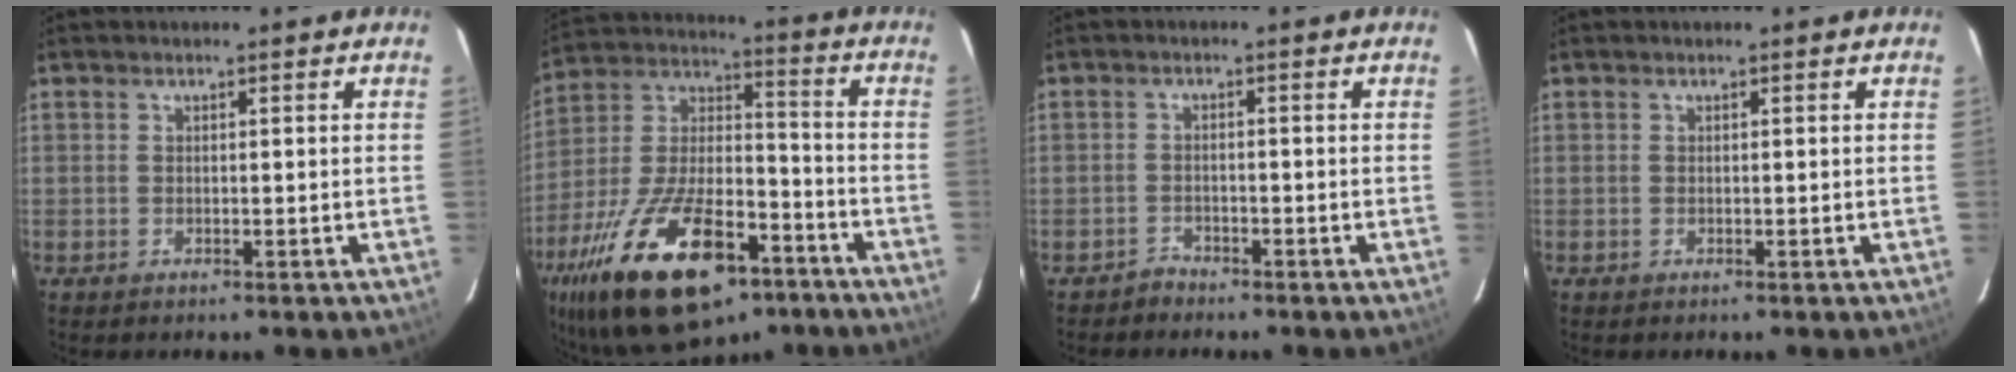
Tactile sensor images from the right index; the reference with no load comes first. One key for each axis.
{"total": 28.1, "fx": -15.8, "fy": 12.6, "fz": 19.6, "tx": -0.388, "ty": -0.014, "tz": -0.255}
{"total": 1.7, "fx": -1.6, "fy": 0.6, "fz": -0.3, "tx": 0.003, "ty": 0.007, "tz": -0.030}
{"total": 0.0}